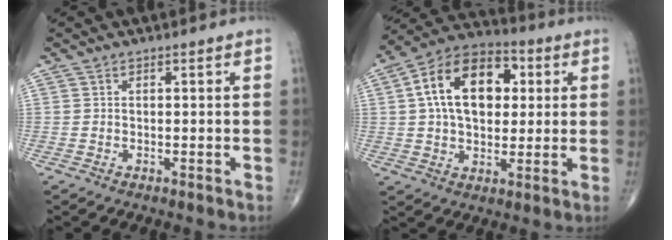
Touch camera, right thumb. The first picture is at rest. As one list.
[{"total": 17.7, "force": [3.8, 11.2, 13.1], "torque": [-0.188, 0.014, 0.056]}]